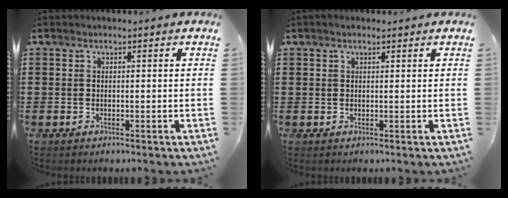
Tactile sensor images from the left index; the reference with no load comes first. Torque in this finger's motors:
{"motor_torque": [2.14, 0.00, -0.21, 0.11]}